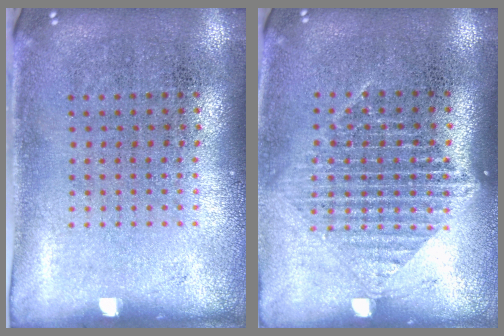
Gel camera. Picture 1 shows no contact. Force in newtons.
{"total": 1.4, "press": 1.3, "slide": 0.6}